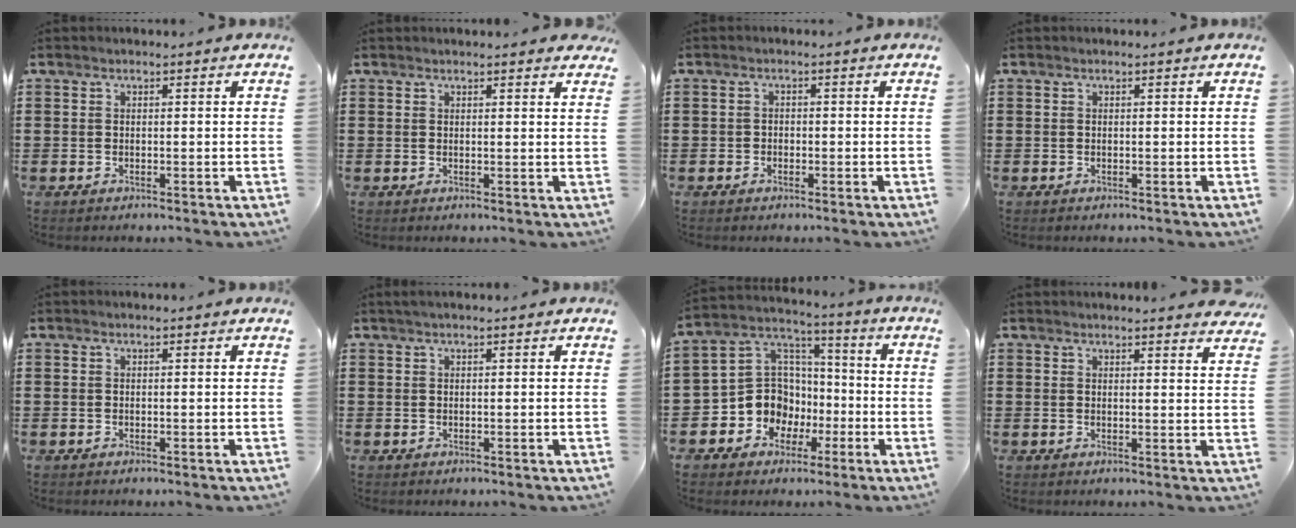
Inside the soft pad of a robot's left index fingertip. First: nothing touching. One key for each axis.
{"total": 1.4, "fx": 1.3, "fy": 0.1, "fz": 0.5, "tx": -0.005, "ty": -0.002, "tz": 0.023}
{"total": 1.0, "fx": -0.7, "fy": 0.8, "fz": 0.1, "tx": -0.006, "ty": 0.003, "tz": -0.015}
{"total": 0.0}
{"total": 0.0}
{"total": 0.6, "fx": 0.3, "fy": -0.1, "fz": 0.5, "tx": -0.008, "ty": -0.001, "tz": 0.005}
{"total": 10.5, "fx": -3.0, "fy": 9.5, "fz": 3.2, "tx": -0.116, "ty": 0.001, "tz": -0.054}
{"total": 2.5, "fx": 2.4, "fy": -0.2, "fz": 0.4, "tx": -0.007, "ty": -0.010, "tz": 0.045}